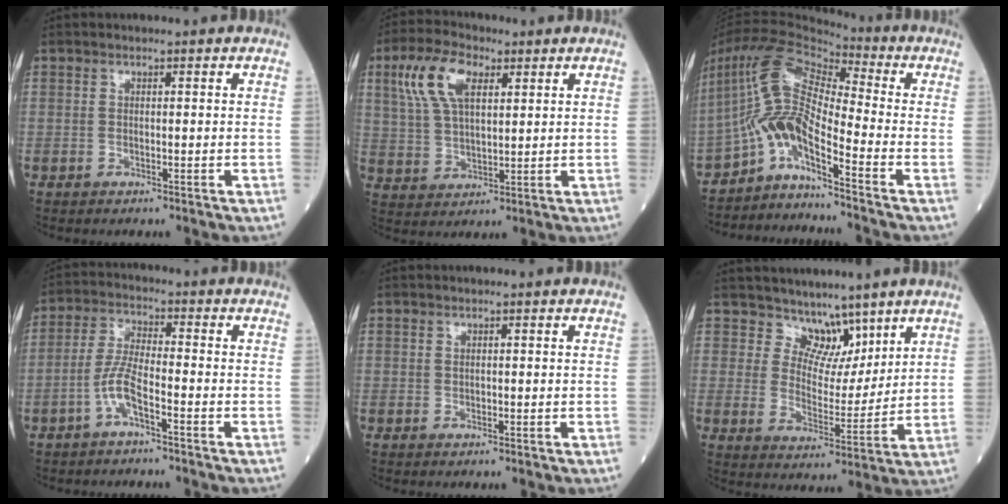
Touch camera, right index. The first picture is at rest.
{"total": 10.0, "force": [4.3, 4.5, 7.8], "torque": [-0.171, 0.019, 0.085]}
{"total": 11.6, "force": [-6.3, 2.0, 9.5], "torque": [-0.200, 0.027, -0.119]}
{"total": 5.2, "force": [-2.7, 0.8, 4.3], "torque": [-0.098, 0.006, -0.055]}
{"total": 0.0}
{"total": 6.3, "force": [5.2, 3.4, 0.9], "torque": [-0.005, -0.005, 0.096]}